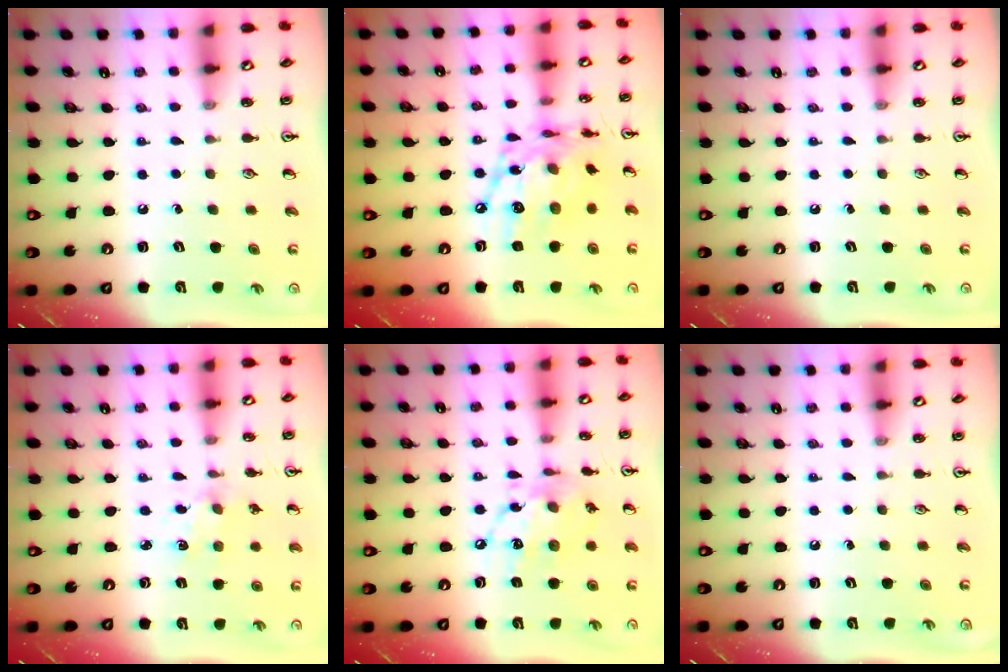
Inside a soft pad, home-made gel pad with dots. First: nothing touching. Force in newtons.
{"total": 14.9, "press": 14.9, "slide": 0.8}
{"total": 0.0}
{"total": 2.0, "press": 2.0, "slide": 0.4}
{"total": 13.4, "press": 13.4, "slide": 1.0}
{"total": 0.0}